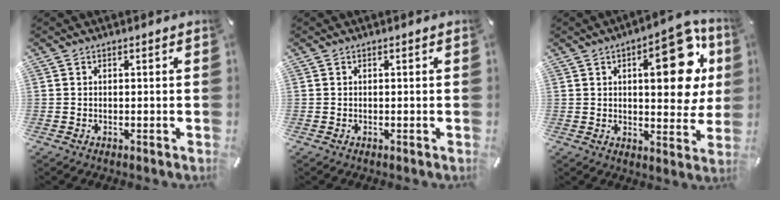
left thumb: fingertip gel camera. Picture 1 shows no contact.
{"total": 0.0}
{"total": 19.1, "force": [6.4, 8.4, 15.9], "torque": [-0.193, -0.022, 0.092]}